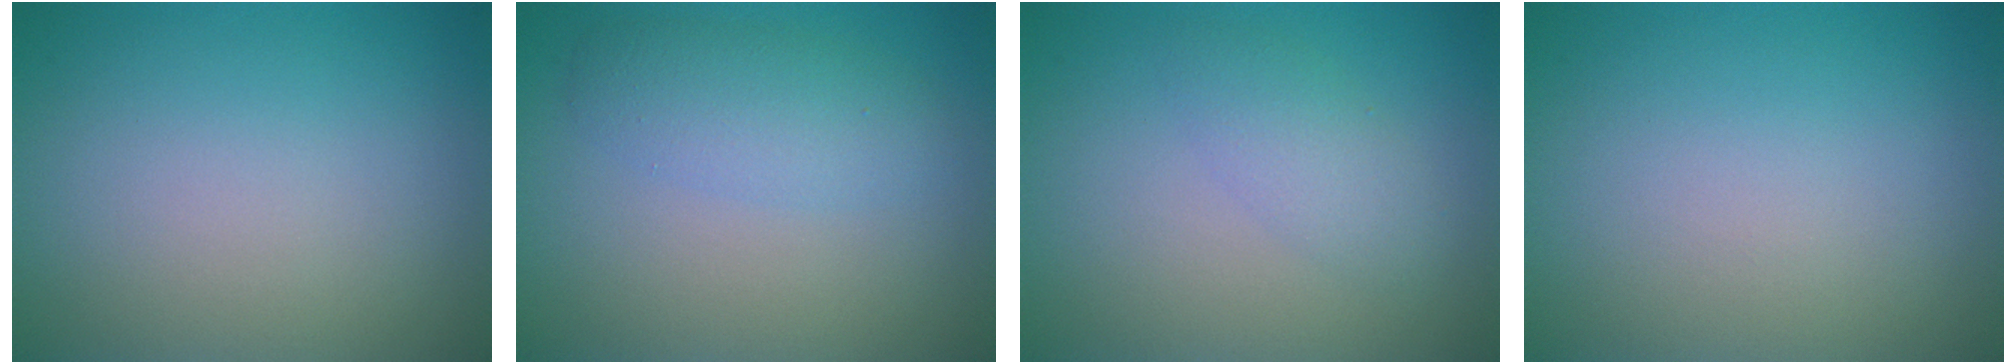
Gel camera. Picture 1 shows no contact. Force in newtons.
{"total": 3.0, "press": 3.0, "slide": 0.1}
{"total": 2.2, "press": 2.2, "slide": 0.1}
{"total": 0.0}